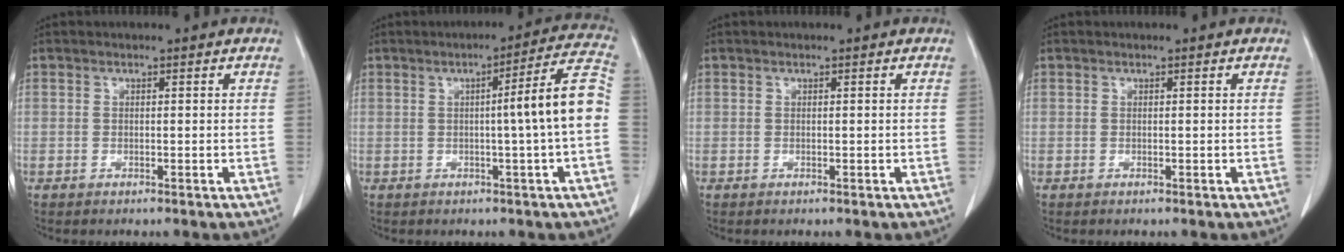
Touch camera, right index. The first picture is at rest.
{"total": 9.1, "force": [-0.6, -1.2, 9.0], "torque": [-0.120, 0.015, -0.012]}
{"total": 0.0}
{"total": 0.0}